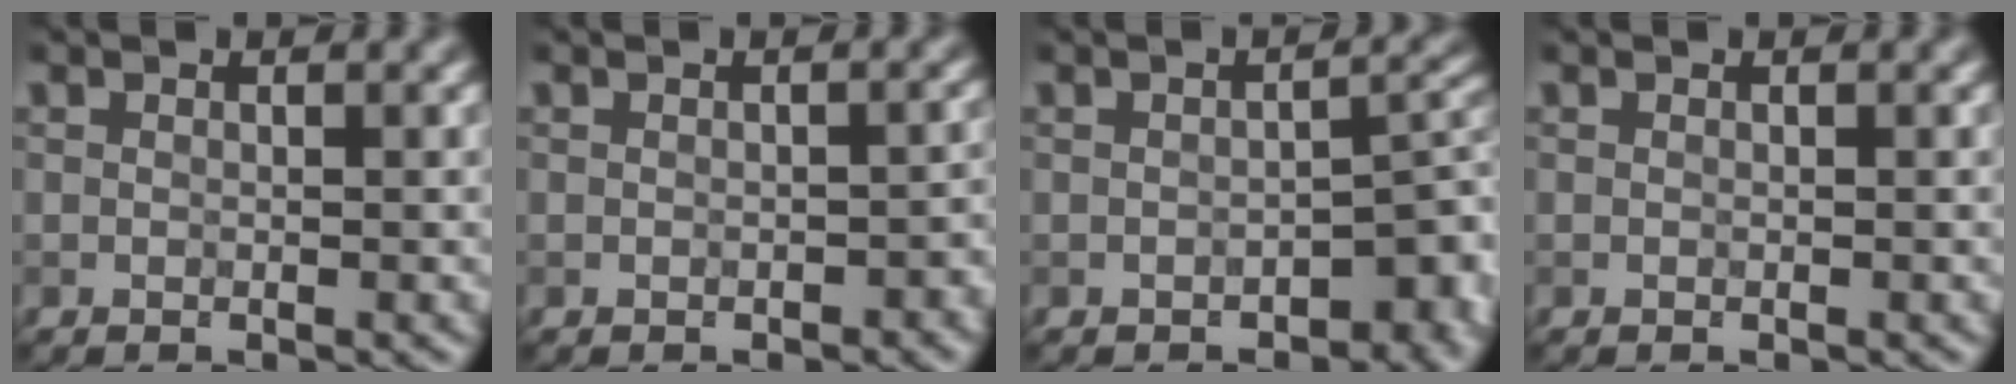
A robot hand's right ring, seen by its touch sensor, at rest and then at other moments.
{"total": 1.7, "force": [-0.6, 1.1, 1.1], "torque": [-0.015, -0.001, -0.006]}
{"total": 4.4, "force": [-1.9, 2.4, 3.2], "torque": [-0.026, 0.003, -0.028]}
{"total": 0.0}